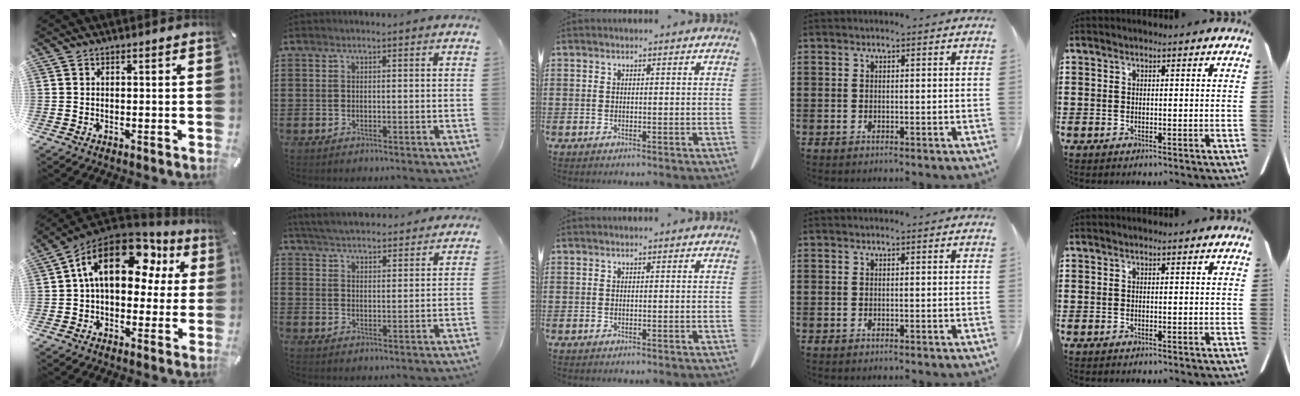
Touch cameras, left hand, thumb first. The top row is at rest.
{"thumb": {"total": 20.1, "force": [6.8, 11.9, 14.8], "torque": [-0.251, -0.022, 0.112]}, "index": {"total": 5.0, "force": [5.0, 0.3, 0.7], "torque": [-0.033, -0.026, 0.088]}}